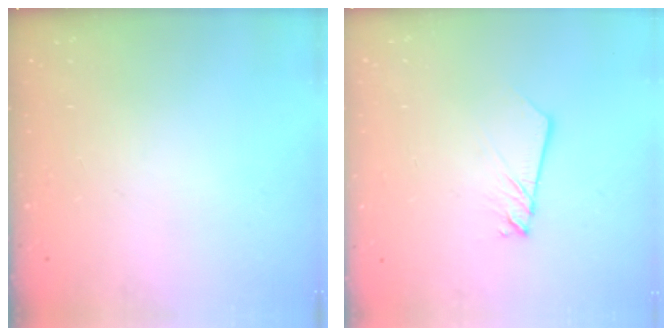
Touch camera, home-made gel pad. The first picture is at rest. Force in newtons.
{"total": 2.7, "press": 2.6, "slide": 0.3}